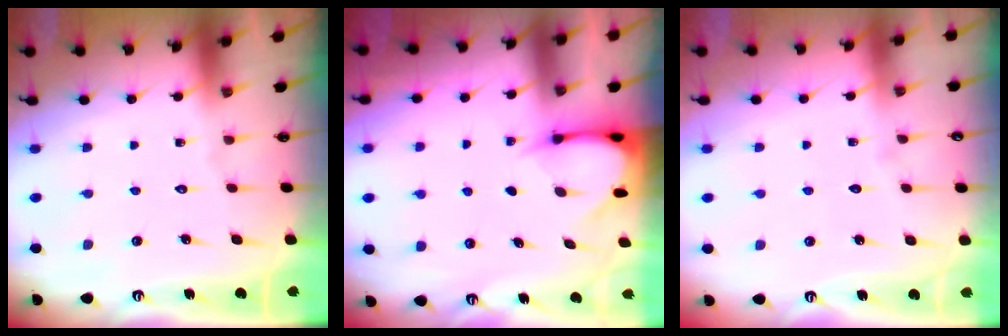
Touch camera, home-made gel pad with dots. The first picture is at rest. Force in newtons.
{"total": 3.5, "press": 3.5, "slide": 0.3}
{"total": 2.1, "press": 2.1, "slide": 0.2}